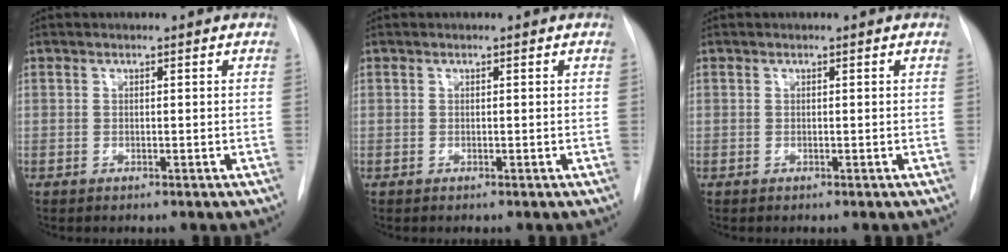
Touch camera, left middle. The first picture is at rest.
{"total": 0.0}
{"total": 0.0}